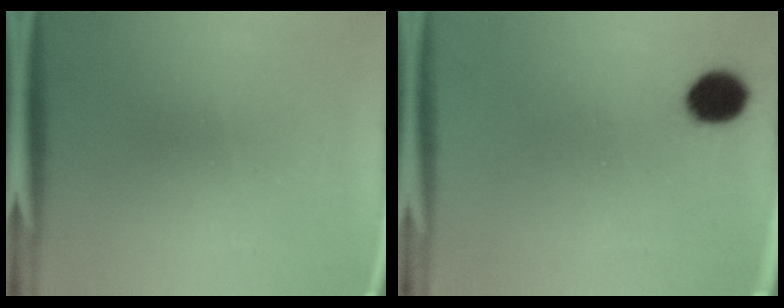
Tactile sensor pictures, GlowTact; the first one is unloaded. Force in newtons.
{"total": 6.4}